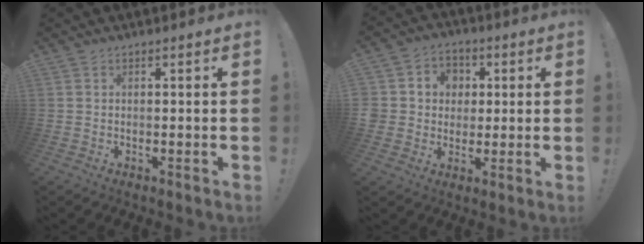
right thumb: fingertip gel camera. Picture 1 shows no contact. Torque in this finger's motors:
{"motor_torque": [1.07, 1.18, 0.62, -0.22, 0.00]}